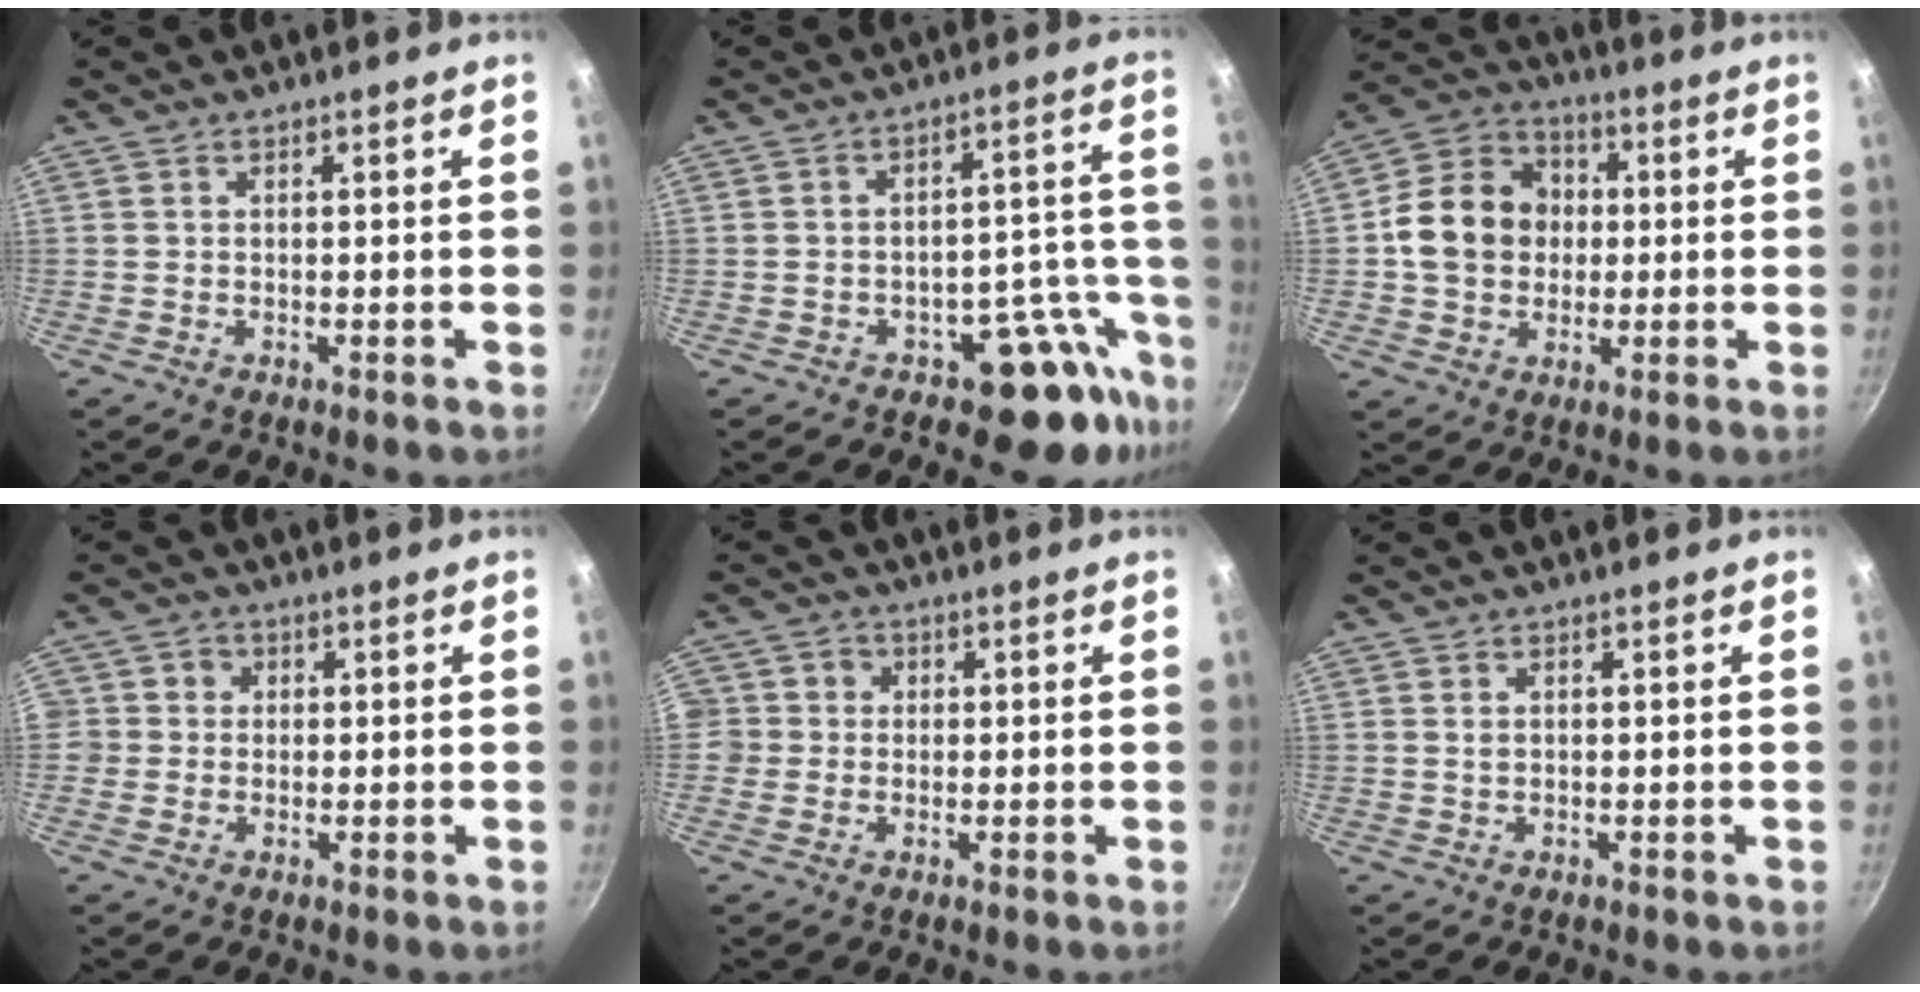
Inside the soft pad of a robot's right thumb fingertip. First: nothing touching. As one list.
[{"total": 11.1, "force": [-7.2, 5.1, 6.8], "torque": [-0.037, 0.084, -0.095]}, {"total": 14.1, "force": [0.1, 11.8, 7.8], "torque": [-0.115, 0.025, -0.003]}, {"total": 4.1, "force": [0.4, 4.0, 0.5], "torque": [0.021, 0.008, 0.005]}, {"total": 5.1, "force": [0.4, 5.0, 0.7], "torque": [0.014, 0.012, 0.004]}, {"total": 0.6, "force": [0.2, 0.3, 0.4], "torque": [-0.008, 0.001, 0.006]}]